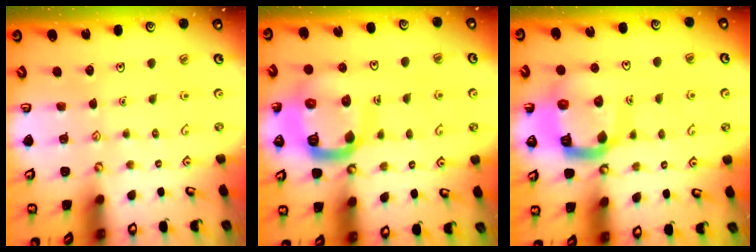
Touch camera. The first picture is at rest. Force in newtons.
{"total": 15.6, "press": 15.5, "slide": 1.8}
{"total": 12.1, "press": 12.0, "slide": 1.4}